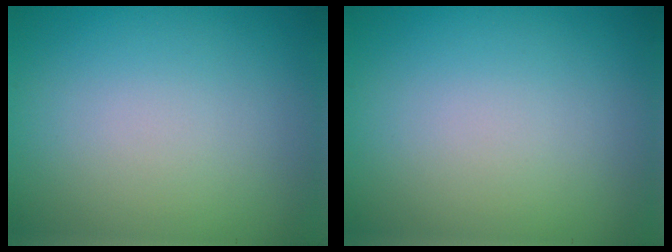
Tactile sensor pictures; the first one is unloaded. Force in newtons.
{"total": 0.0}